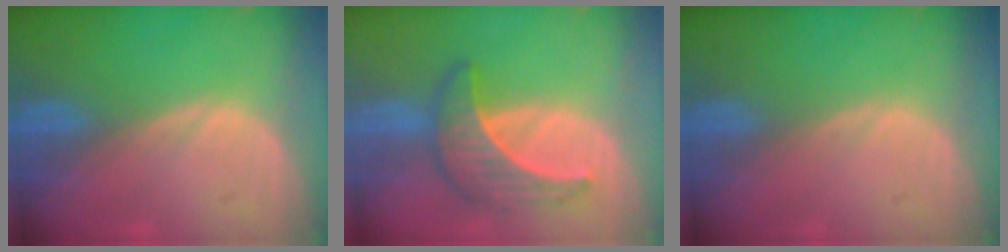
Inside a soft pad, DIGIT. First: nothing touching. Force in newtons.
{"total": 6.4, "press": 6.3, "slide": 1.0}
{"total": 0.0}